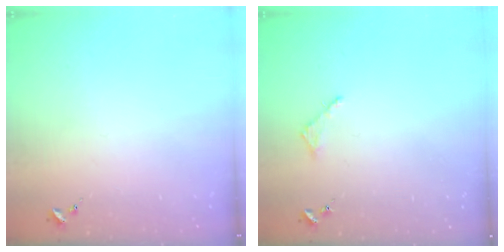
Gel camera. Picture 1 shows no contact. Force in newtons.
{"total": 2.8, "press": 2.7, "slide": 0.3}